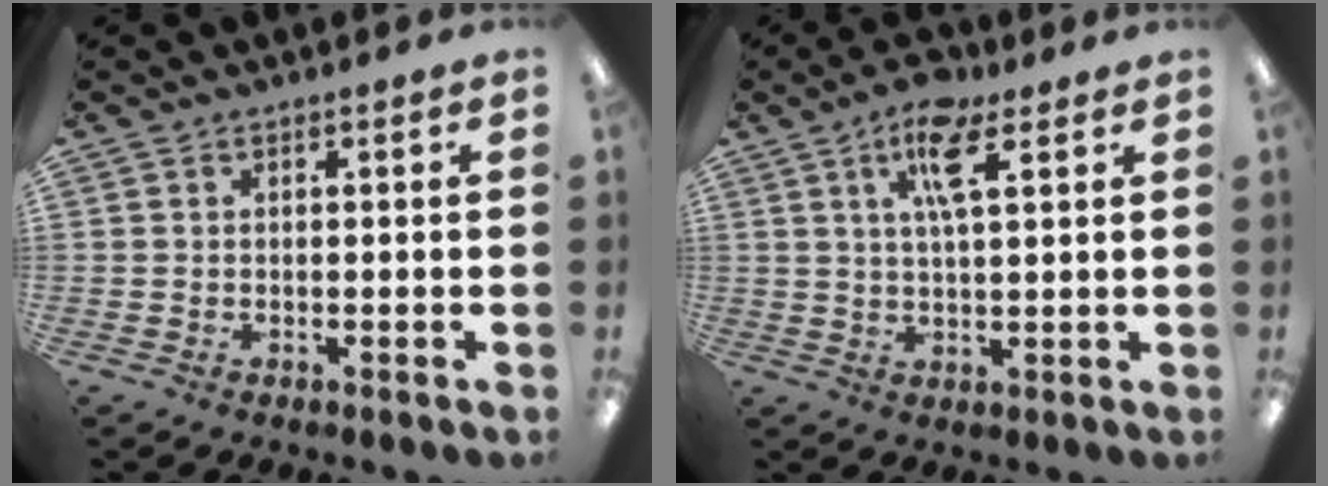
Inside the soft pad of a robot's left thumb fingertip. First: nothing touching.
{"total": 9.5, "force": [4.9, 3.3, 7.4], "torque": [-0.132, -0.001, 0.081]}